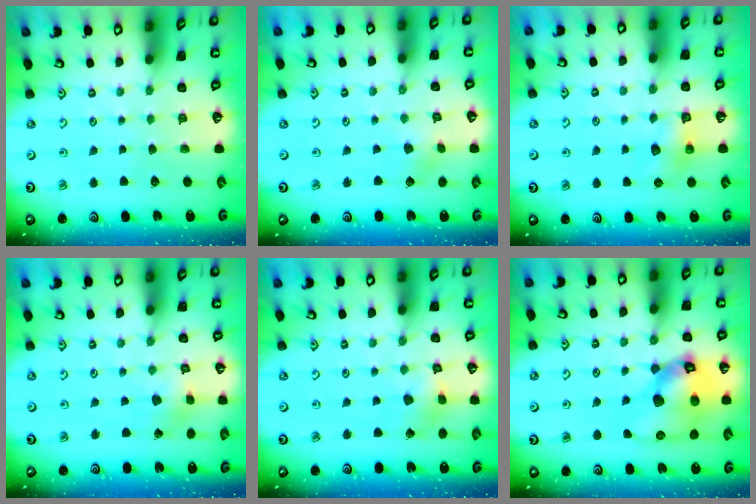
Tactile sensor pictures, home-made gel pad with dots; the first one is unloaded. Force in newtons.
{"total": 2.6, "press": 2.6, "slide": 0.4}
{"total": 6.5, "press": 6.5, "slide": 0.3}
{"total": 2.2, "press": 2.2, "slide": 0.2}
{"total": 4.3, "press": 4.3, "slide": 0.5}
{"total": 18.4, "press": 18.2, "slide": 2.5}